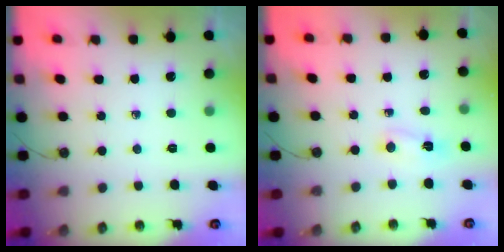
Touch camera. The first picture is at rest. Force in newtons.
{"total": 2.9, "press": 2.8, "slide": 0.7}